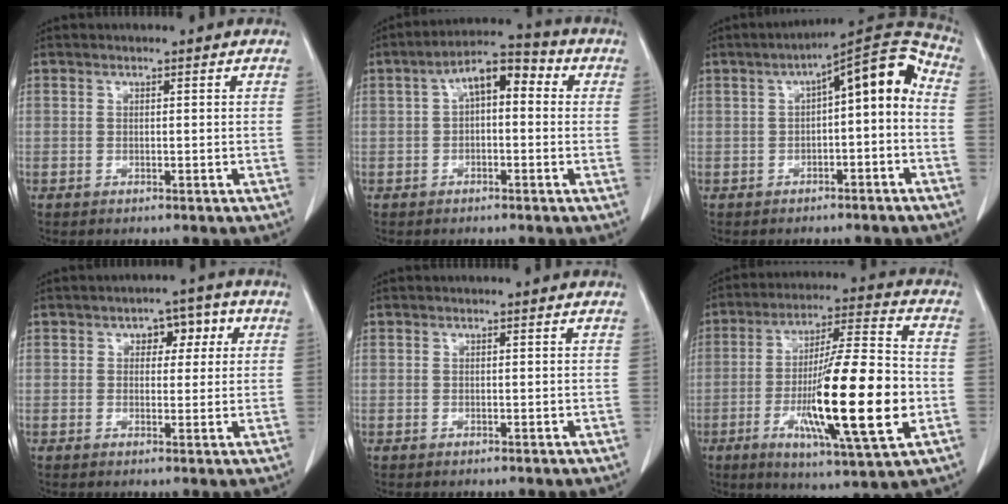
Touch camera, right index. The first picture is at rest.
{"total": 8.3, "force": [1.5, 3.8, 7.3], "torque": [-0.119, 0.047, 0.017]}
{"total": 10.8, "force": [-0.1, 2.9, 10.4], "torque": [-0.147, 0.046, -0.002]}
{"total": 5.0, "force": [1.6, 2.9, 3.7], "torque": [-0.040, 0.022, 0.021]}
{"total": 0.0}
{"total": 20.6, "force": [-4.5, 1.8, 20.1], "torque": [-0.343, -0.017, -0.071]}